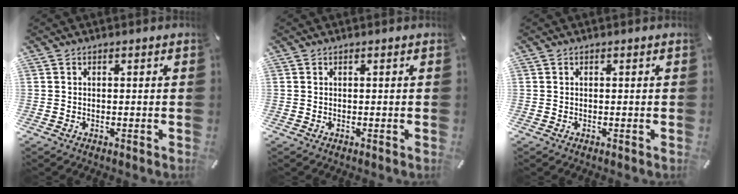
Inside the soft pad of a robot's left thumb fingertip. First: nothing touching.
{"total": 0.0}
{"total": 0.0}